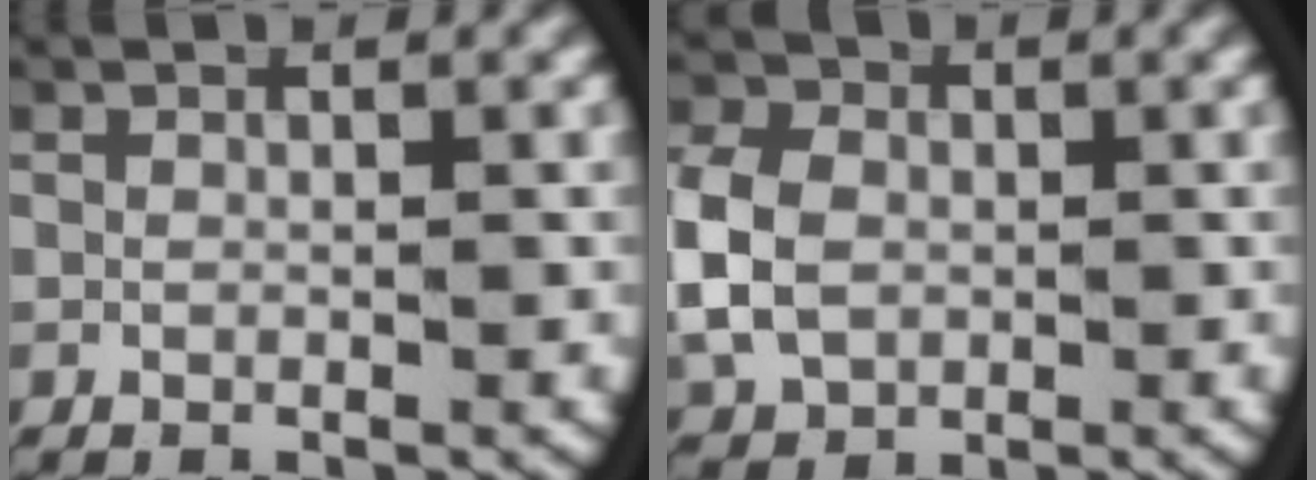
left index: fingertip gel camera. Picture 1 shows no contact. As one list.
[{"total": 5.0, "force": [-0.2, 4.2, 2.7], "torque": [-0.072, -0.011, 0.004]}]